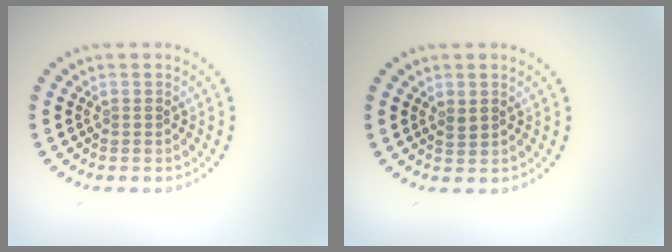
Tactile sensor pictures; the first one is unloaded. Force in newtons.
{"total": 0.8, "press": 0.8, "slide": 0.3}